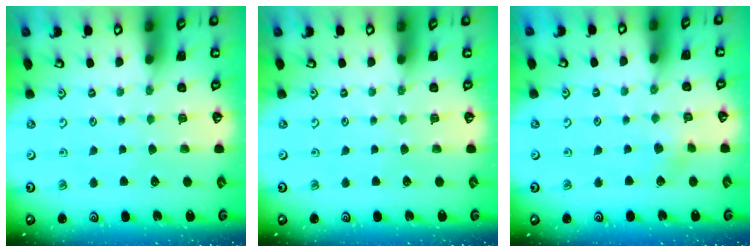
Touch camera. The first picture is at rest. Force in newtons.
{"total": 0.0}
{"total": 3.7, "press": 3.6, "slide": 0.7}